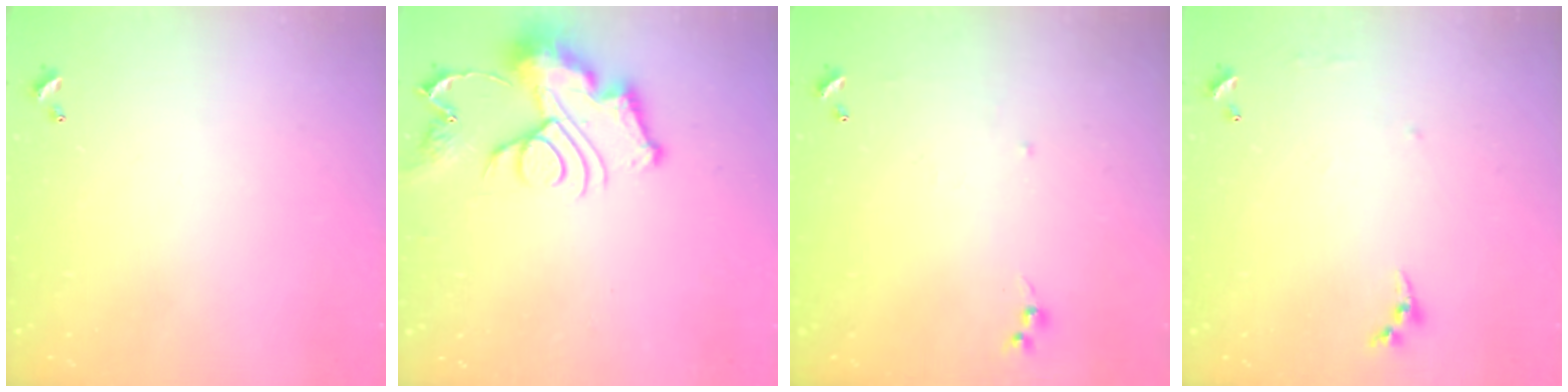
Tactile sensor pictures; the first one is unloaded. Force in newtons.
{"total": 13.4, "press": 13.4, "slide": 1.4}
{"total": 5.8, "press": 5.7, "slide": 0.8}
{"total": 5.3, "press": 5.2, "slide": 0.6}